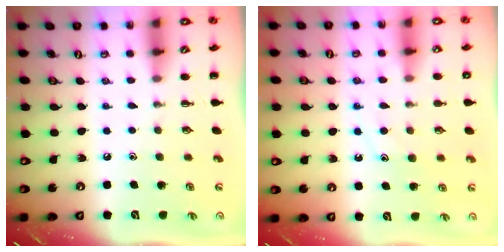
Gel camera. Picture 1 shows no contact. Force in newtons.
{"total": 10.5, "press": 10.5, "slide": 0.6}